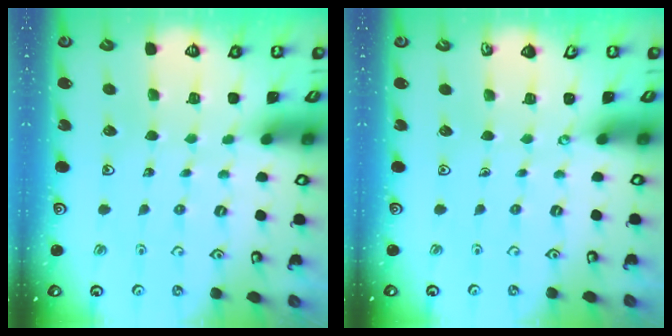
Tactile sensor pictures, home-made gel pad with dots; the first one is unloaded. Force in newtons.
{"total": 0.0}